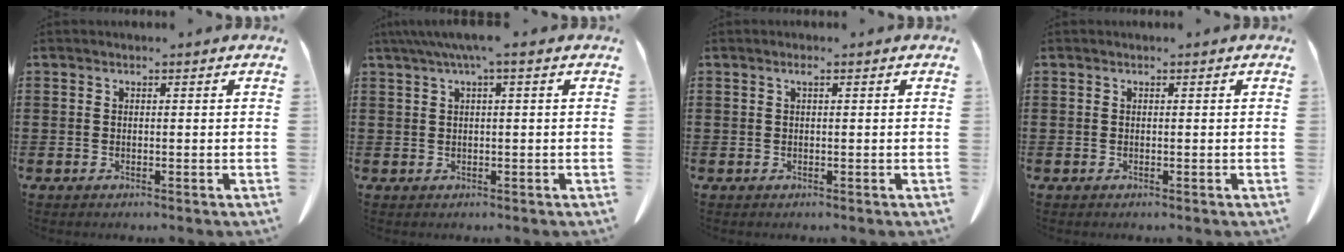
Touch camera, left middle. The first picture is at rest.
{"total": 2.7, "force": [0.7, 0.1, 2.6], "torque": [-0.049, -0.002, 0.014]}
{"total": 0.9, "force": [0.3, 0.1, 0.8], "torque": [-0.016, 0.001, 0.005]}
{"total": 0.0}